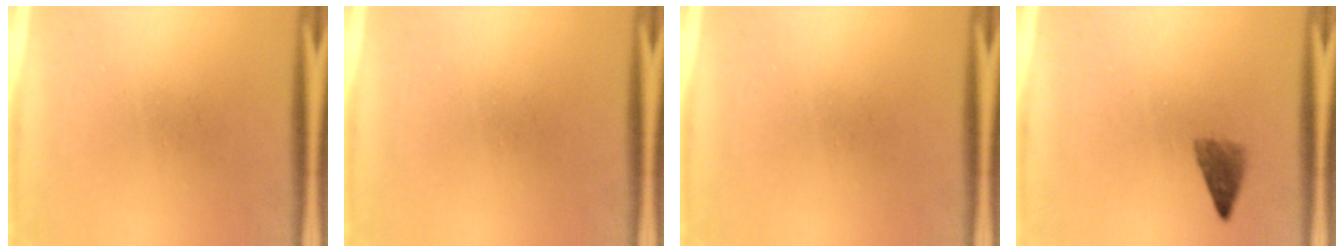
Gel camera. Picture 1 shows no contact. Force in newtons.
{"total": 0.0}
{"total": 0.0}
{"total": 2.4}